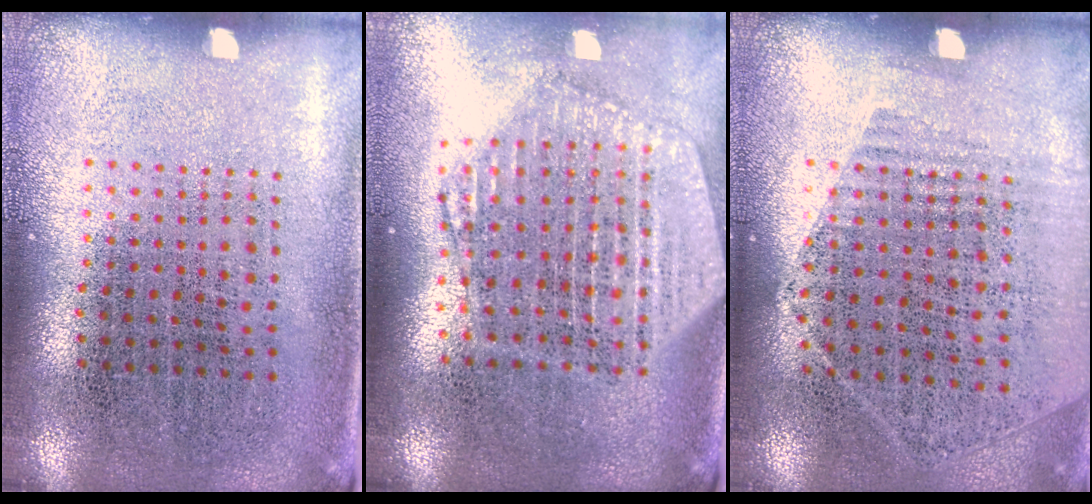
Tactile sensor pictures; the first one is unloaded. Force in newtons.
{"total": 2.4, "press": 2.1, "slide": 1.2}
{"total": 1.3, "press": 1.0, "slide": 0.8}